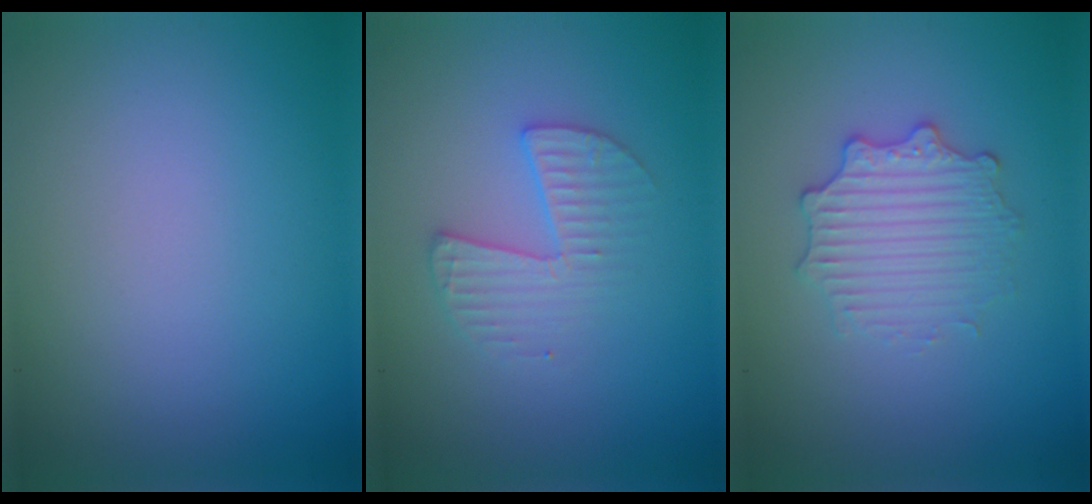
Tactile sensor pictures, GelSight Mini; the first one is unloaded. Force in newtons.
{"total": 2.7, "press": 2.7, "slide": 0.3}
{"total": 3.1, "press": 2.9, "slide": 1.0}